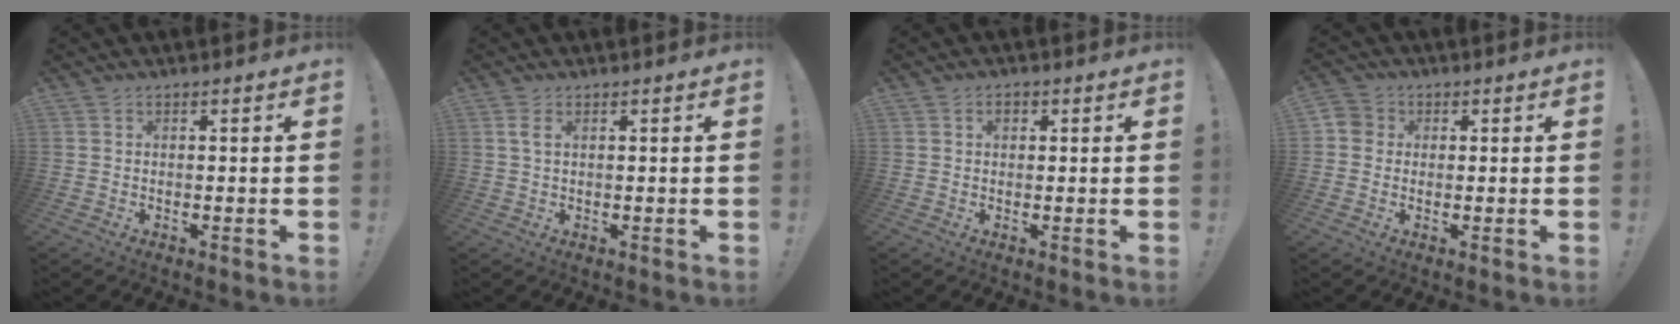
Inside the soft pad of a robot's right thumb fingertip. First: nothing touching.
{"total": 2.4, "force": [1.0, 0.7, 2.1], "torque": [-0.040, 0.001, 0.016]}
{"total": 1.7, "force": [0.4, 1.2, 1.1], "torque": [-0.019, 0.006, 0.006]}
{"total": 3.6, "force": [-0.2, 3.3, 1.3], "torque": [-0.025, 0.011, -0.001]}